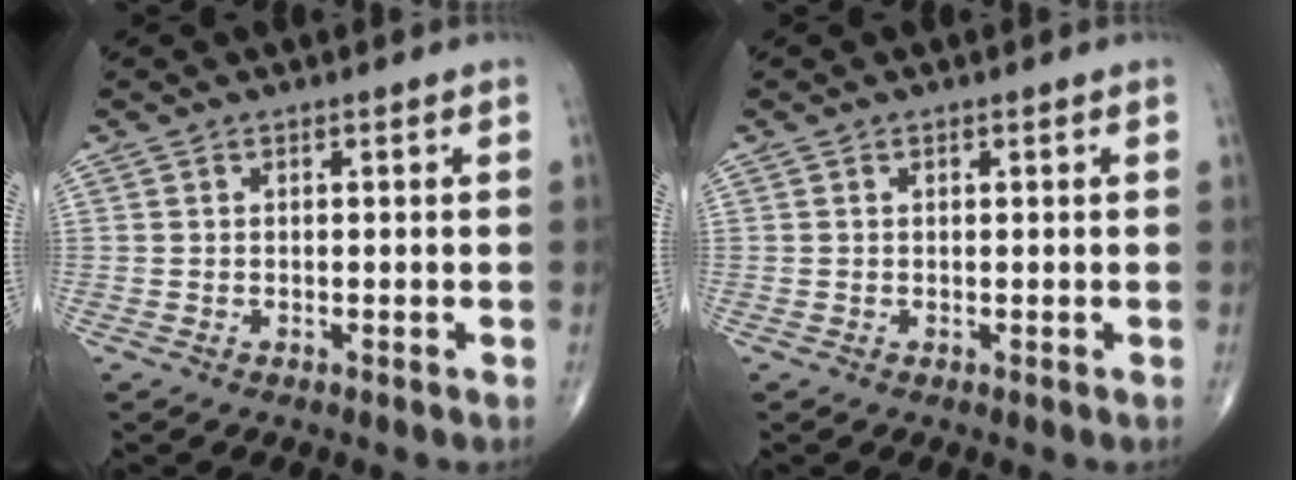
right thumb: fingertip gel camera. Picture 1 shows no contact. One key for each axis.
{"total": 0.0}